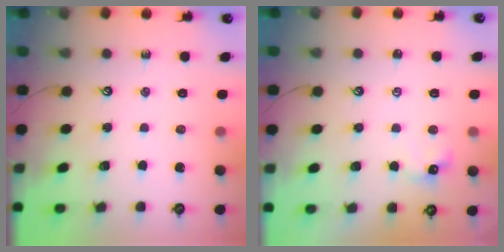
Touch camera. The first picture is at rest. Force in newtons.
{"total": 2.2, "press": 2.1, "slide": 0.7}